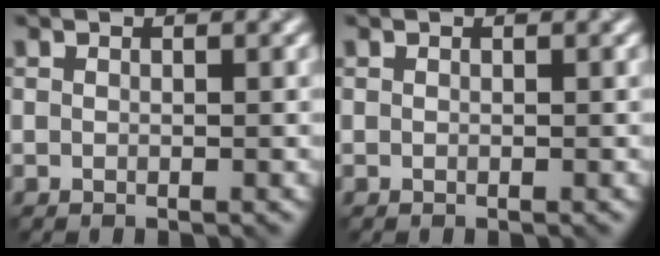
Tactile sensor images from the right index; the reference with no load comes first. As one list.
[{"total": 0.0}]